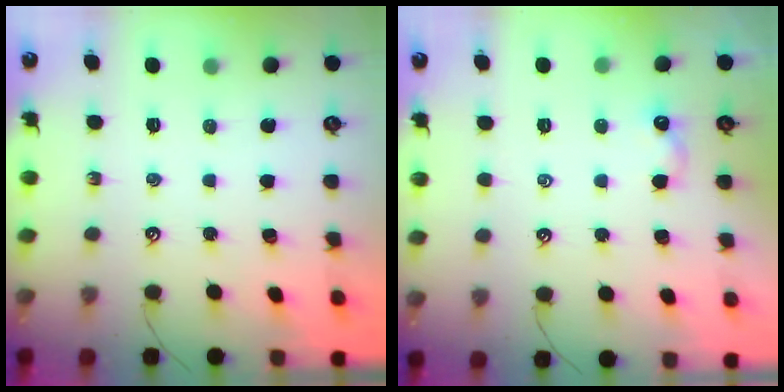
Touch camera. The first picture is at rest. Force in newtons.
{"total": 1.6, "press": 1.6, "slide": 0.4}